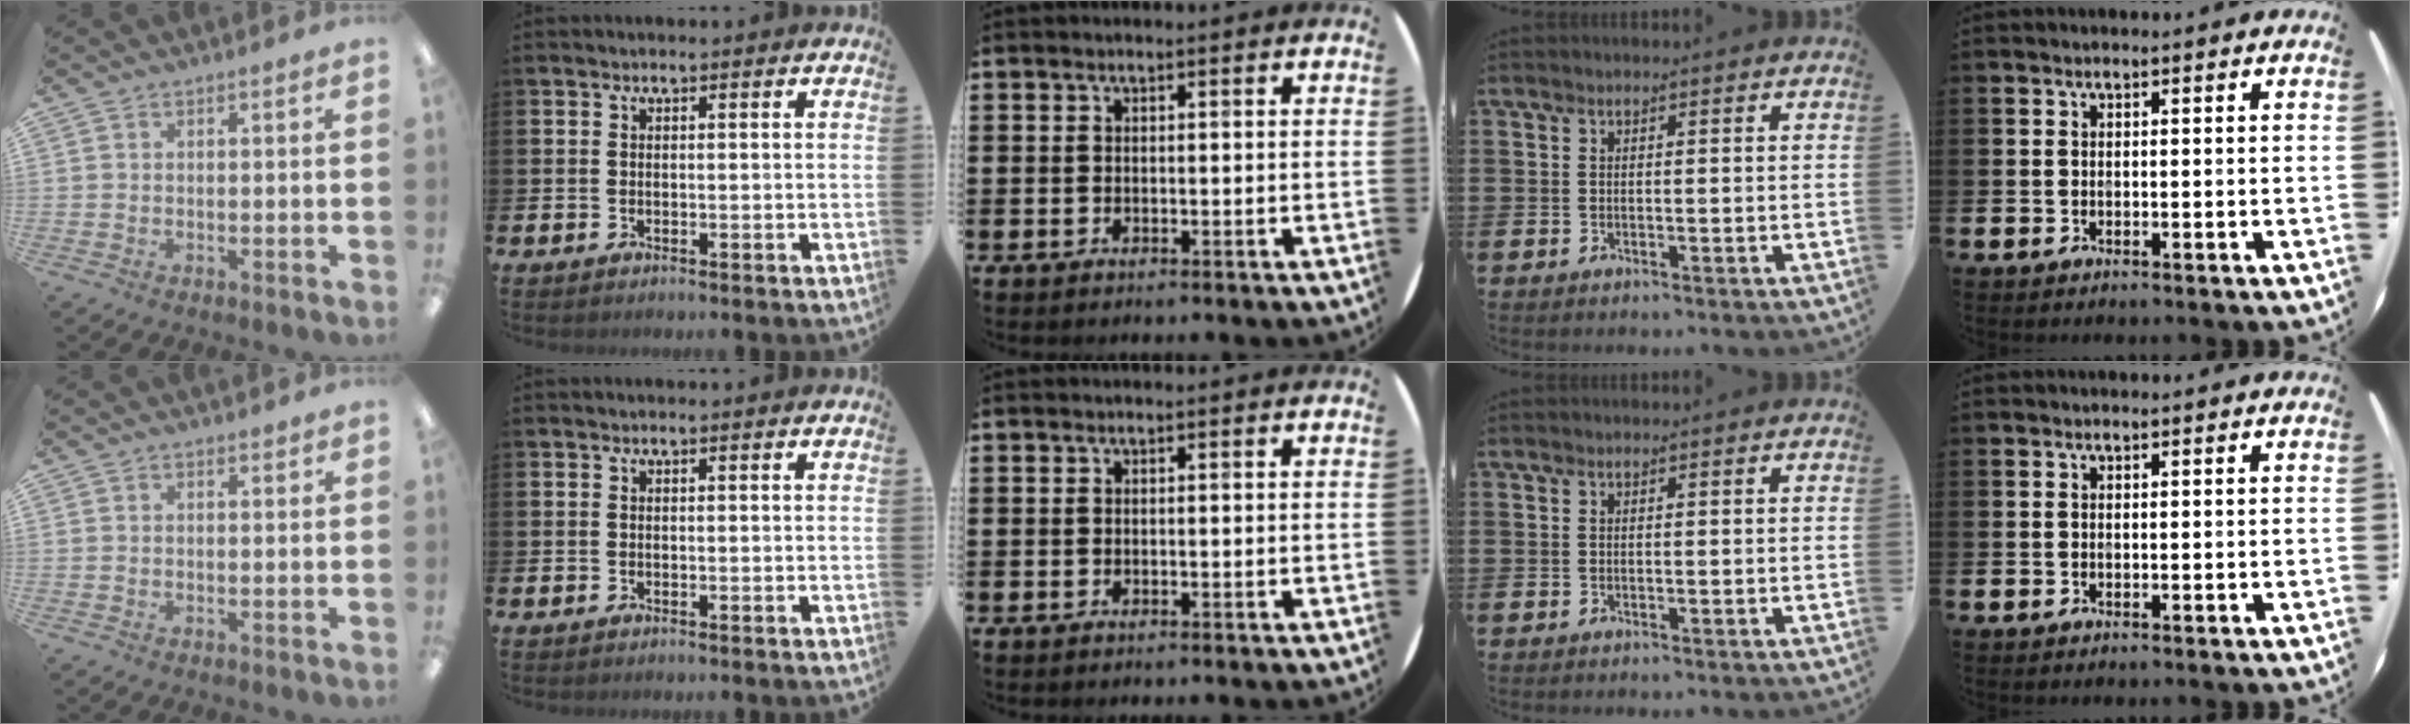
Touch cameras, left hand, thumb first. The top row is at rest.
{"thumb": {"total": 1.0, "force": [0.8, 0.4, 0.3], "torque": [0.002, -0.003, 0.014]}}